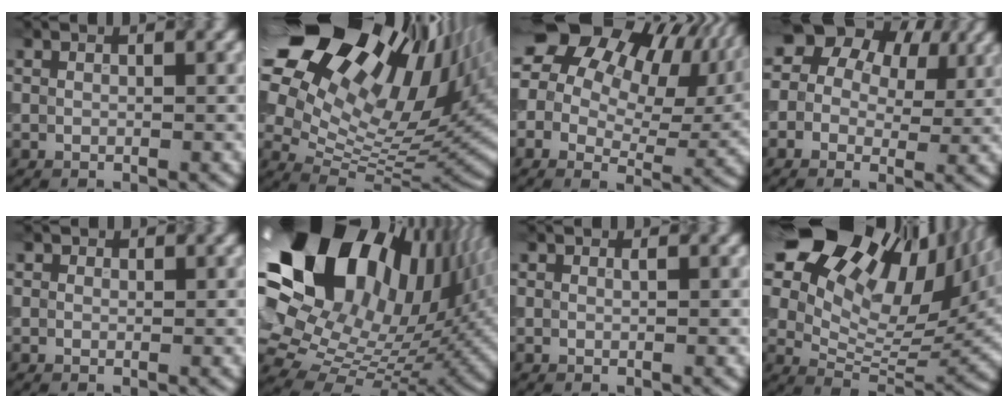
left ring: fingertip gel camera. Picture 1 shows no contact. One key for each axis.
{"total": 20.2, "fx": 11.3, "fy": 10.3, "fz": 13.2, "tx": -0.222, "ty": 0.038, "tz": 0.191}
{"total": 18.5, "fx": 6.5, "fy": 11.9, "fz": 12.6, "tx": -0.198, "ty": 0.031, "tz": 0.114}
{"total": 11.3, "fx": 4.6, "fy": 8.1, "fz": 6.4, "tx": -0.103, "ty": 0.045, "tz": 0.038}
{"total": 0.5, "fx": 0.2, "fy": 0.5, "fz": 0.1, "tx": 0.000, "ty": -0.006, "tz": -0.003}
{"total": 21.7, "fx": 8.6, "fy": 13.9, "fz": 14.3, "tx": -0.264, "ty": 0.017, "tz": 0.167}
{"total": 0.0}
{"total": 17.8, "fx": 9.8, "fy": 9.6, "fz": 11.3, "tx": -0.194, "ty": 0.034, "tz": 0.169}